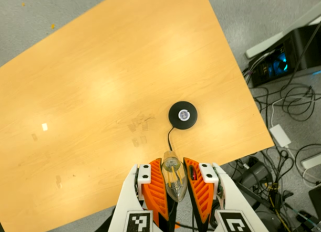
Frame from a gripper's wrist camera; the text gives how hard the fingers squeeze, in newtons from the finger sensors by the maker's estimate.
{"total": 21.1, "left": 23.3, "right": 19.0}